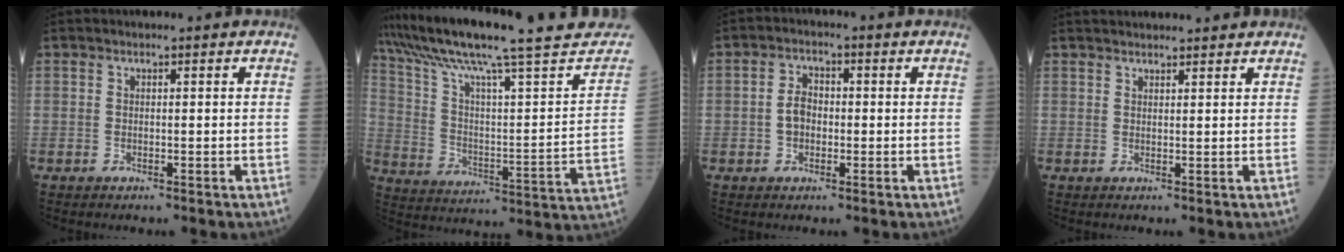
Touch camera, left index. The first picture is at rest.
{"total": 27.1, "force": [23.8, 0.7, 13.0], "torque": [-0.210, -0.059, 0.331]}
{"total": 3.5, "force": [-0.5, 2.4, 2.5], "torque": [-0.054, 0.013, -0.014]}
{"total": 6.8, "force": [6.4, 0.8, 2.0], "torque": [-0.023, 0.031, 0.081]}